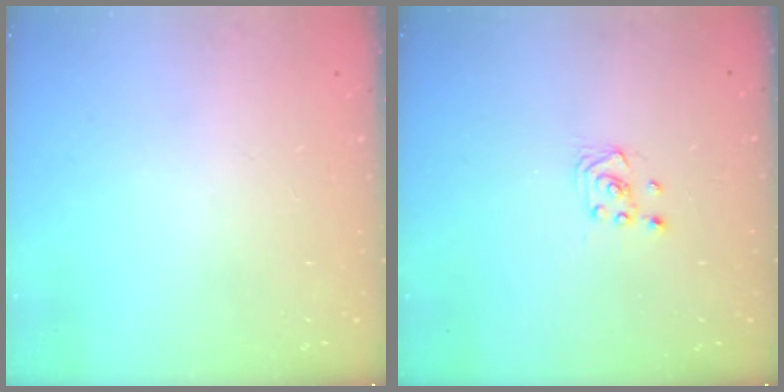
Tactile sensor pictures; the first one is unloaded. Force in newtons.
{"total": 3.1, "press": 2.8, "slide": 1.3}